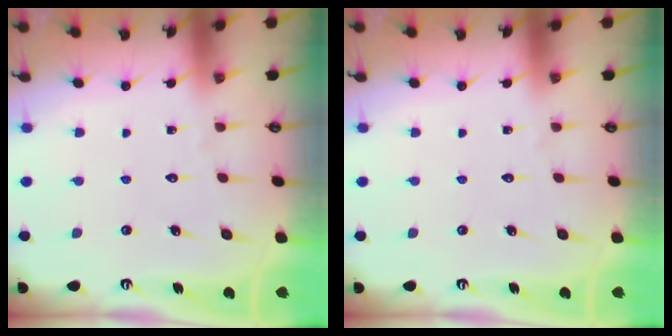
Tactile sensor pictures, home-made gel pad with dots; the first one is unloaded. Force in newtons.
{"total": 0.0}